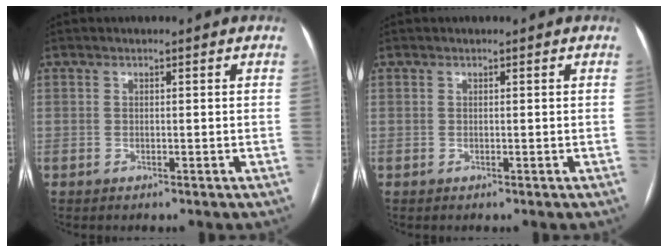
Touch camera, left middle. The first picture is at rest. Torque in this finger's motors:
{"motor_torque": [1.05, -1.09, -0.02, -0.11]}